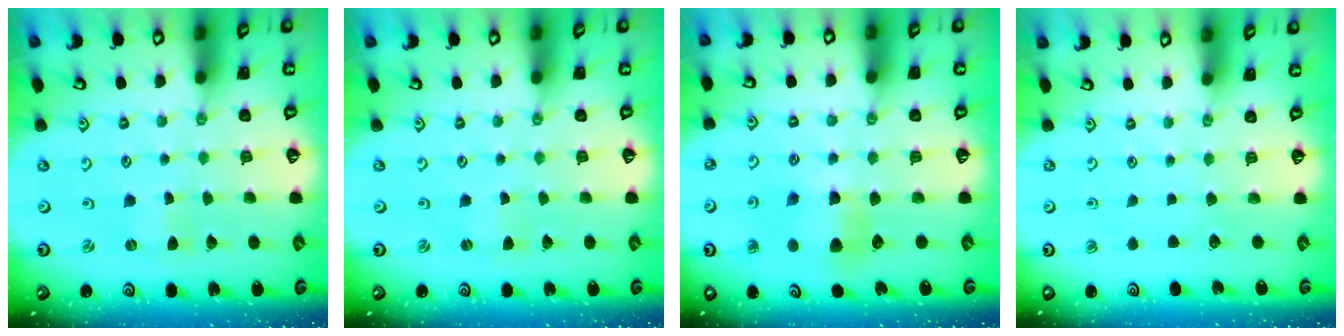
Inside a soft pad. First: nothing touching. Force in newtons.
{"total": 1.2, "press": 1.2, "slide": 0.2}
{"total": 6.4, "press": 6.3, "slide": 0.5}
{"total": 0.0}